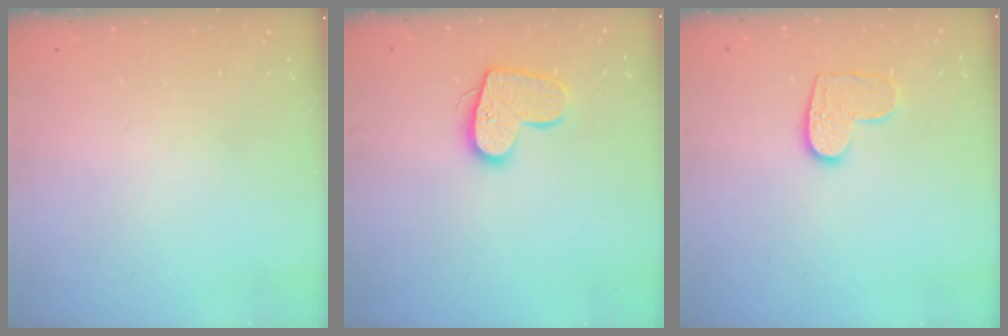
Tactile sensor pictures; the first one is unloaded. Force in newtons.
{"total": 13.0, "press": 13.0, "slide": 0.9}
{"total": 8.9, "press": 8.9, "slide": 0.5}